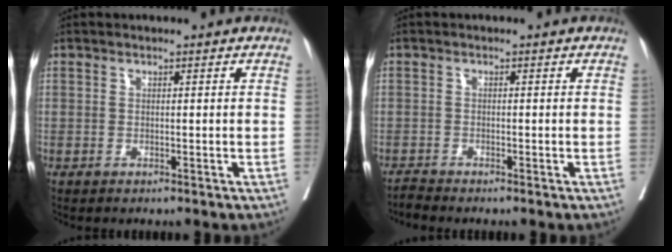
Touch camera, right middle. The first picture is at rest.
{"total": 1.4, "force": [-1.3, -0.5, -0.1], "torque": [-0.004, -0.009, -0.028]}